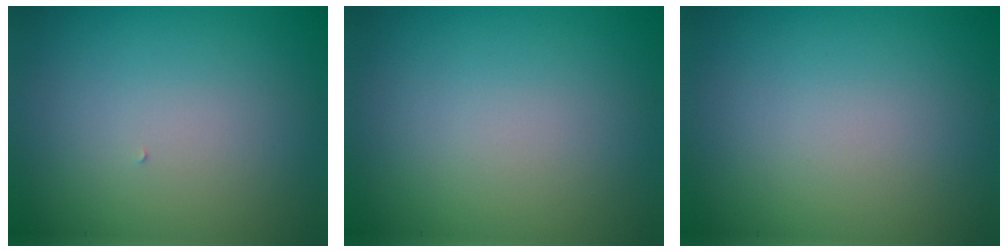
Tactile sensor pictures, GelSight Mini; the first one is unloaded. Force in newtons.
{"total": 0.0}
{"total": 0.0}